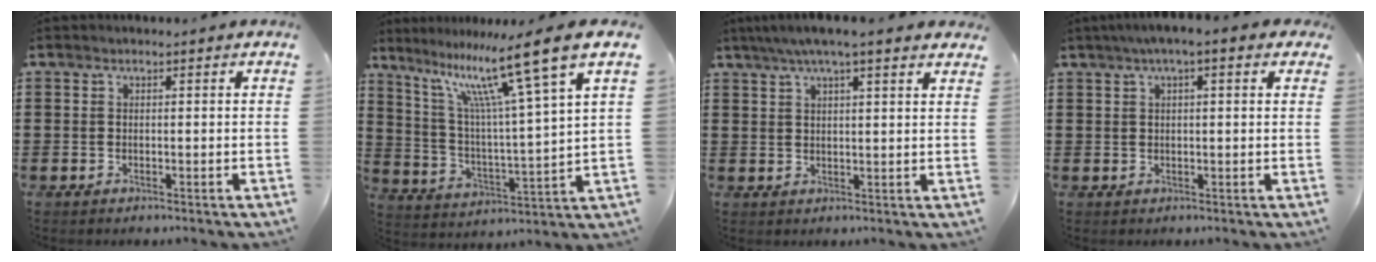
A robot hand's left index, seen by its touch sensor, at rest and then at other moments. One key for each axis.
{"total": 13.7, "fx": 9.4, "fy": 0.5, "fz": 9.9, "tx": -0.197, "ty": -0.055, "tz": 0.144}
{"total": 4.8, "fx": 3.7, "fy": 0.2, "fz": 3.1, "tx": -0.069, "ty": -0.003, "tz": 0.066}
{"total": 3.2, "fx": 1.5, "fy": 0.4, "fz": 2.8, "tx": -0.056, "ty": 0.005, "tz": 0.025}